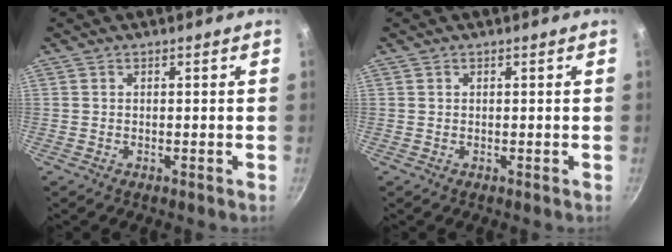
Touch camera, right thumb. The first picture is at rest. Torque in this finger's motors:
{"motor_torque": [-0.01, -0.01, 0.10, 0.04, 0.00]}